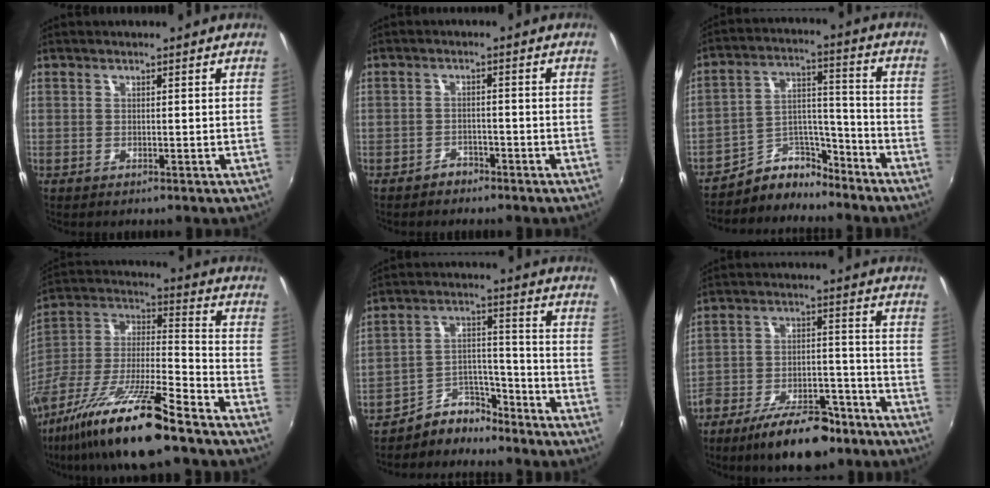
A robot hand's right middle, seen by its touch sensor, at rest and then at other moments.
{"total": 2.6, "force": [-2.2, 1.3, 0.2], "torque": [-0.013, 0.004, -0.036]}
{"total": 8.4, "force": [-7.5, 3.5, 1.1], "torque": [-0.019, 0.046, -0.135]}
{"total": 22.4, "force": [-15.6, 3.0, 15.8], "torque": [-0.294, -0.031, -0.283]}
{"total": 7.2, "force": [-6.6, 2.8, 0.7], "torque": [-0.012, 0.032, -0.121]}
{"total": 14.5, "force": [-10.8, 5.4, 8.0], "torque": [-0.149, 0.001, -0.164]}